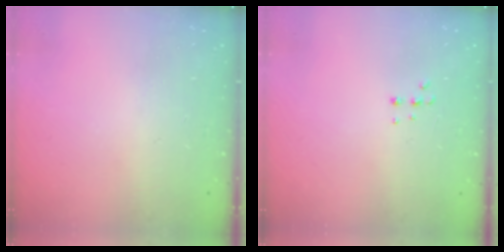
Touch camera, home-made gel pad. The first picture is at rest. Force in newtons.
{"total": 4.5, "press": 4.4, "slide": 0.8}